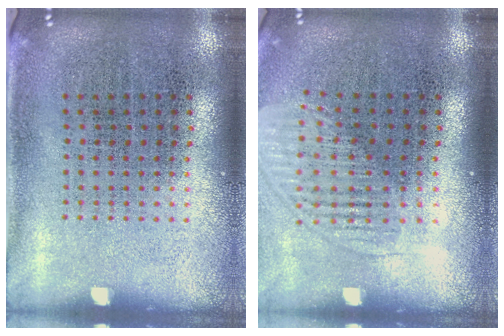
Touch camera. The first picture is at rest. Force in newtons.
{"total": 1.5, "press": 1.3, "slide": 0.8}